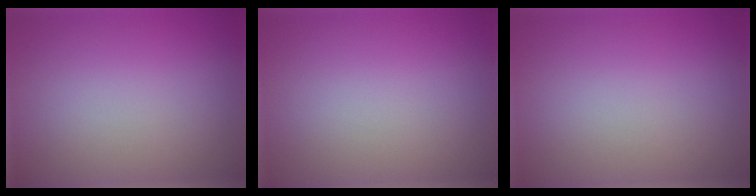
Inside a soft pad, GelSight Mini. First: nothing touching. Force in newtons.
{"total": 0.0}
{"total": 0.0}